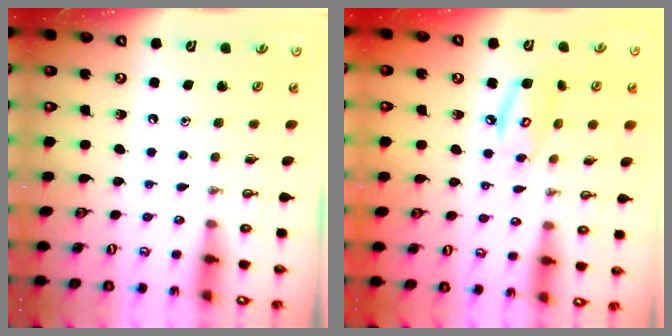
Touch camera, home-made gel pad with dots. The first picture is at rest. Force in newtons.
{"total": 8.1, "press": 8.1, "slide": 0.7}